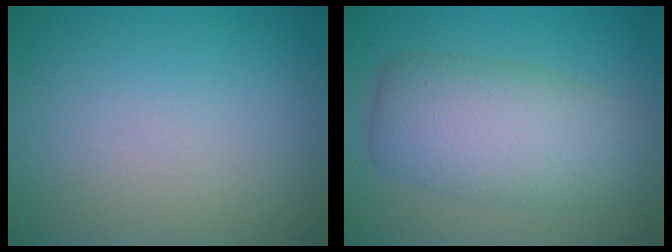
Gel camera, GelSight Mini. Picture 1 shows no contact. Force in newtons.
{"total": 7.0, "press": 7.0, "slide": 0.2}